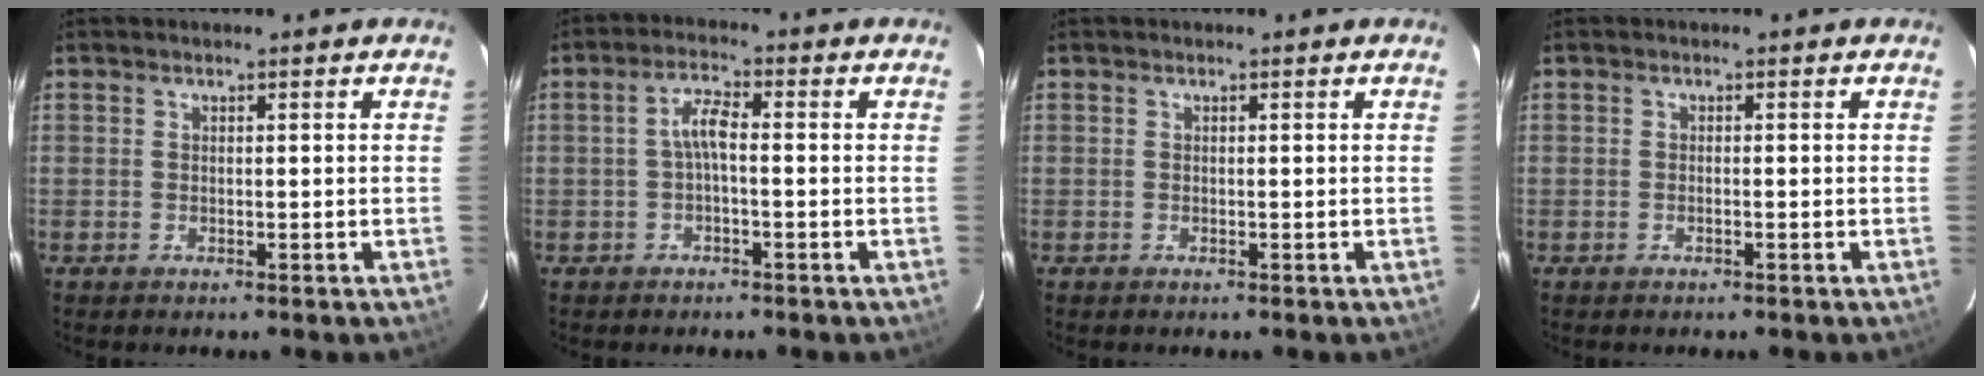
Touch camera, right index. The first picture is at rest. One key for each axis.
{"total": 3.5, "fx": -0.7, "fy": 0.9, "fz": 3.3, "tx": -0.068, "ty": 0.012, "tz": -0.014}
{"total": 0.0}
{"total": 0.6, "fx": -0.4, "fy": 0.0, "fz": 0.4, "tx": -0.008, "ty": 0.002, "tz": -0.008}